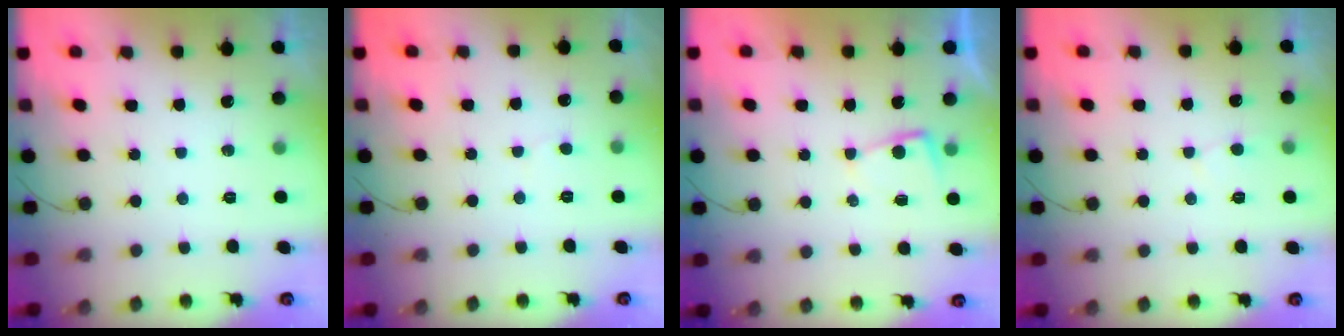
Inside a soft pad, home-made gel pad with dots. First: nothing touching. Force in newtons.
{"total": 2.6, "press": 2.6, "slide": 0.2}
{"total": 2.0, "press": 2.0, "slide": 0.4}
{"total": 3.7, "press": 3.7, "slide": 0.5}